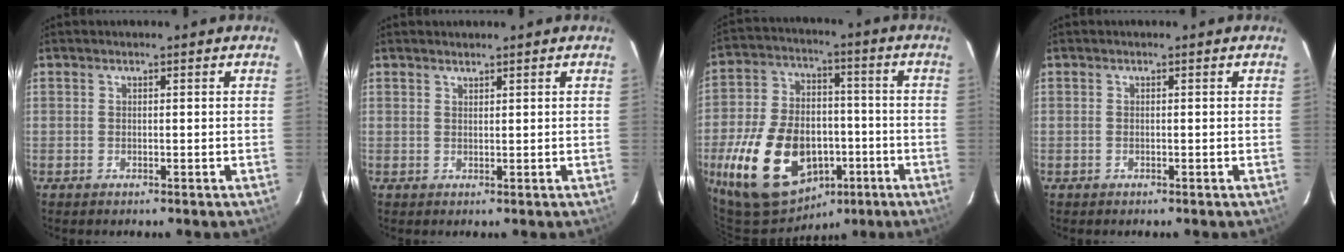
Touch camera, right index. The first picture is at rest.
{"total": 0.9, "force": [0.9, 0.2, 0.1], "torque": [-0.003, 0.001, 0.017]}
{"total": 21.7, "force": [-8.0, 14.1, 14.5], "torque": [-0.315, 0.008, -0.112]}
{"total": 0.0}